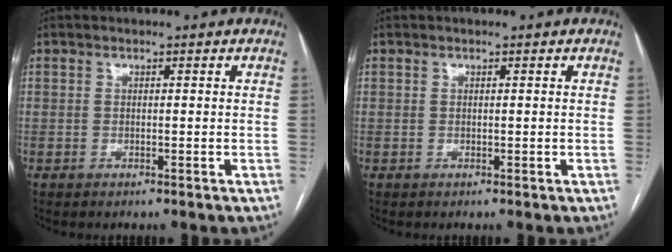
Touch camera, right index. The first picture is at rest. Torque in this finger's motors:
{"motor_torque": [0.02, -0.02, 0.00, 0.00]}